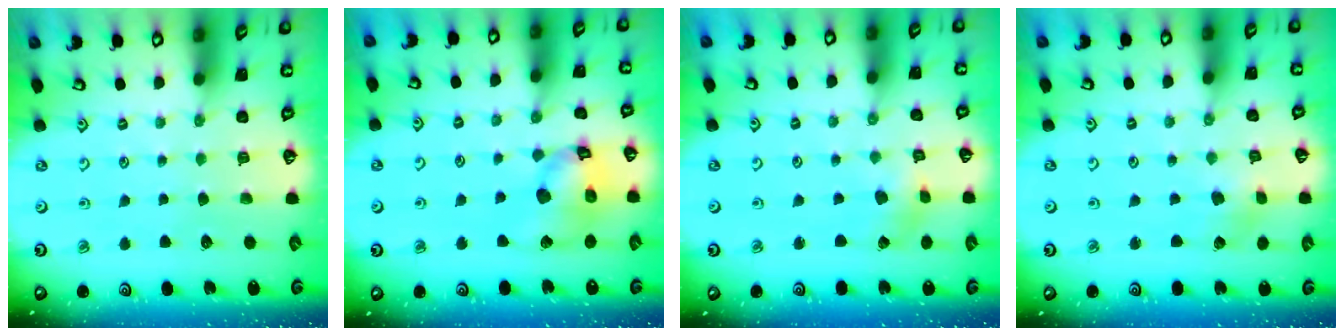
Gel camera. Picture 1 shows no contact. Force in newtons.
{"total": 15.3, "press": 15.1, "slide": 2.1}
{"total": 1.7, "press": 1.7, "slide": 0.2}
{"total": 2.4, "press": 2.3, "slide": 0.6}